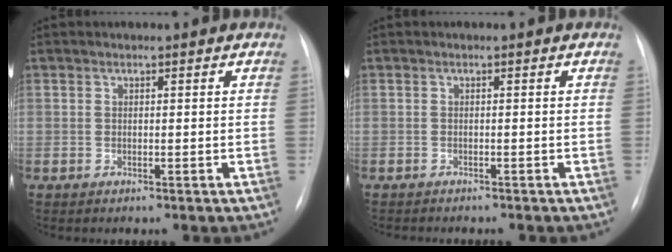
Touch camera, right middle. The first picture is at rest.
{"total": 3.7, "force": [-3.2, 0.8, 1.5], "torque": [-0.018, -0.005, -0.036]}